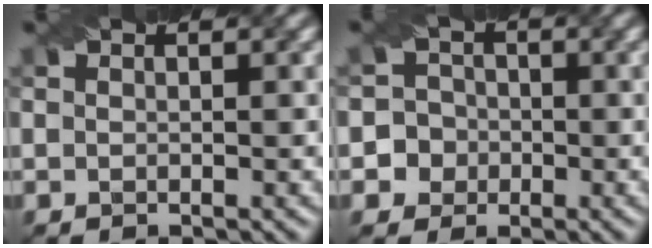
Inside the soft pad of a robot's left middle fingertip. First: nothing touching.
{"total": 5.0, "force": [-1.5, 4.7, 0.5], "torque": [0.007, 0.018, -0.048]}